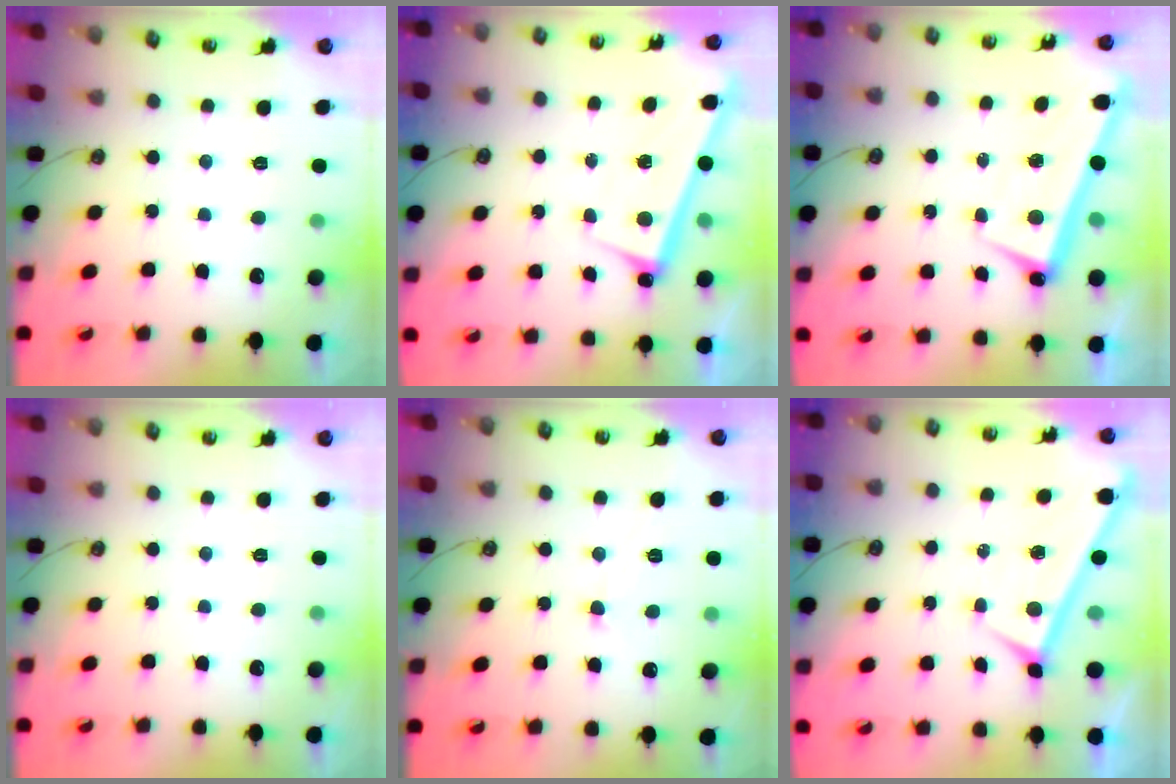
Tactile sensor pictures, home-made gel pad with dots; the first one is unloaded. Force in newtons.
{"total": 2.8, "press": 2.7, "slide": 0.5}
{"total": 2.7, "press": 2.6, "slide": 0.8}
{"total": 0.0}
{"total": 0.6, "press": 0.4, "slide": 0.4}
{"total": 0.0}